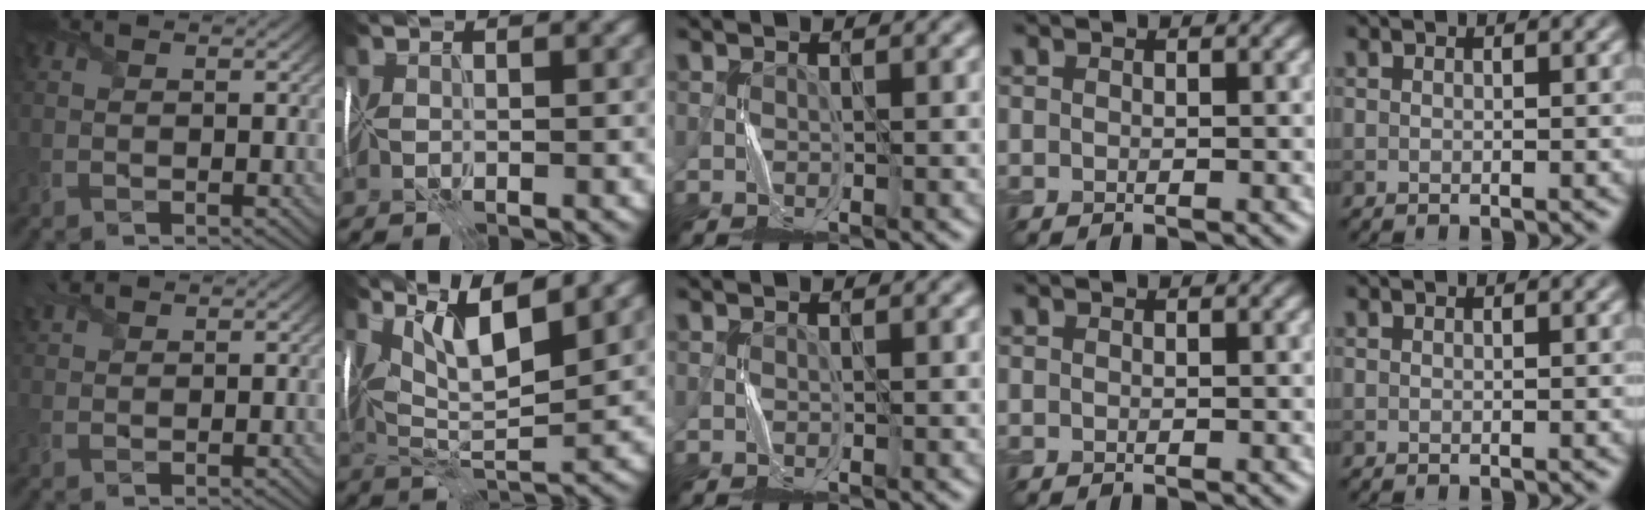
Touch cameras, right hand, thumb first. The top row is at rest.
{"thumb": {"total": 2.7, "force": [2.2, 0.8, 1.2], "torque": [-0.033, 0.014, 0.043]}, "index": {"total": 8.1, "force": [4.4, 1.9, 6.6], "torque": [-0.122, 0.002, 0.080]}}